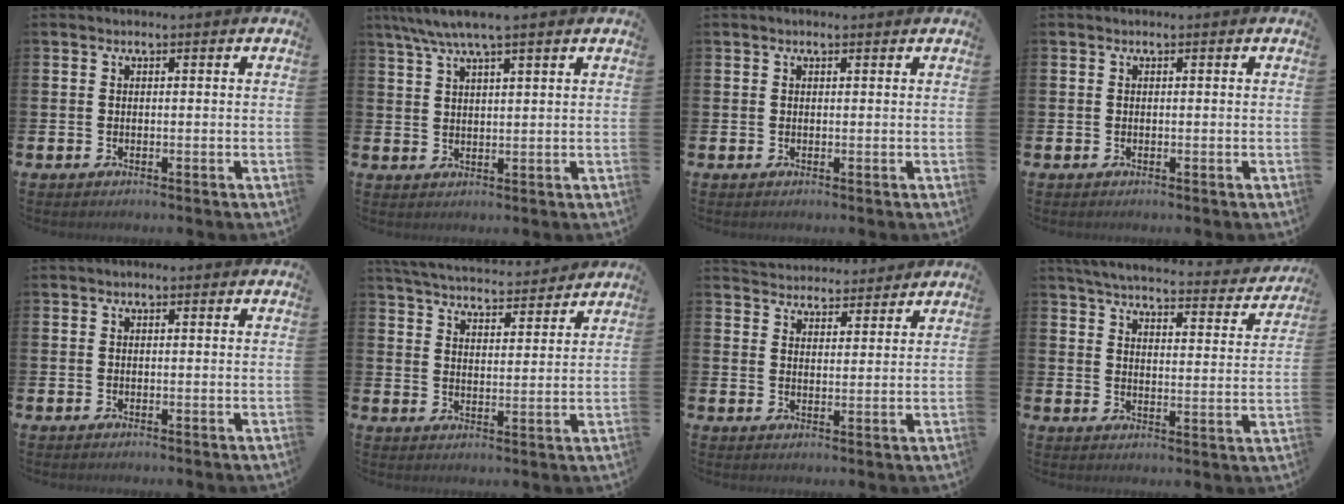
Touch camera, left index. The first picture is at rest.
{"total": 5.2, "force": [4.2, 0.3, 3.0], "torque": [-0.071, -0.008, 0.076]}
{"total": 0.5, "force": [0.4, 0.1, 0.4], "torque": [0.003, -0.002, 0.004]}
{"total": 0.0}
{"total": 0.0}
{"total": 5.3, "force": [5.2, 0.7, 0.6], "torque": [-0.028, -0.040, 0.089]}
{"total": 4.1, "force": [4.0, 0.8, -0.6], "torque": [-0.001, -0.024, 0.072]}
{"total": 4.7, "force": [4.4, 0.7, 1.5], "torque": [-0.044, -0.036, 0.070]}